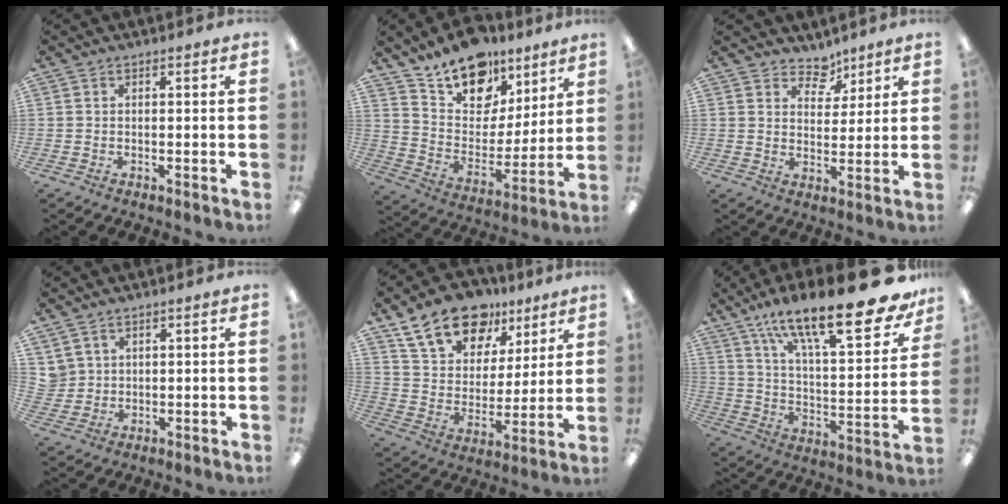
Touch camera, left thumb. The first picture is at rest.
{"total": 16.8, "force": [12.6, 9.4, 5.9], "torque": [-0.106, -0.088, 0.233]}
{"total": 6.1, "force": [4.8, 3.5, 1.1], "torque": [-0.010, -0.034, 0.084]}
{"total": 3.5, "force": [2.1, 2.8, 0.0], "torque": [-0.016, -0.006, 0.041]}
{"total": 17.8, "force": [12.1, 10.6, 7.7], "torque": [-0.131, -0.062, 0.222]}
{"total": 24.7, "force": [17.3, 6.5, 16.4], "torque": [-0.251, -0.112, 0.279]}